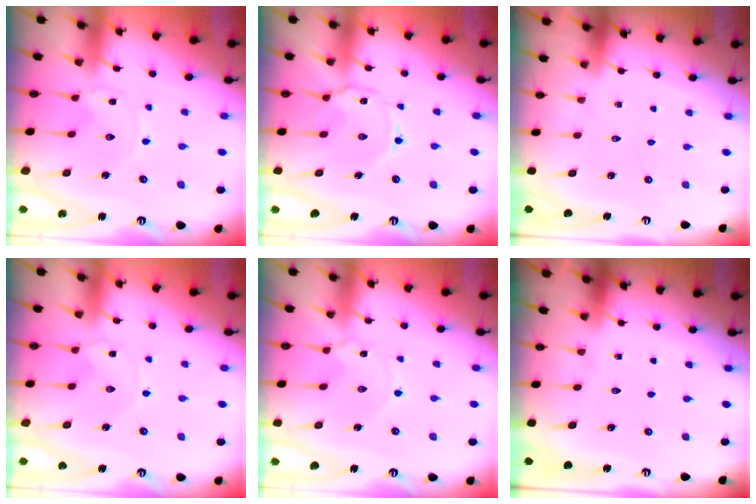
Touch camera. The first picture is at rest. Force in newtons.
{"total": 6.2, "press": 6.2, "slide": 0.6}
{"total": 0.0}
{"total": 0.0}
{"total": 1.9, "press": 1.9, "slide": 0.4}
{"total": 0.0}